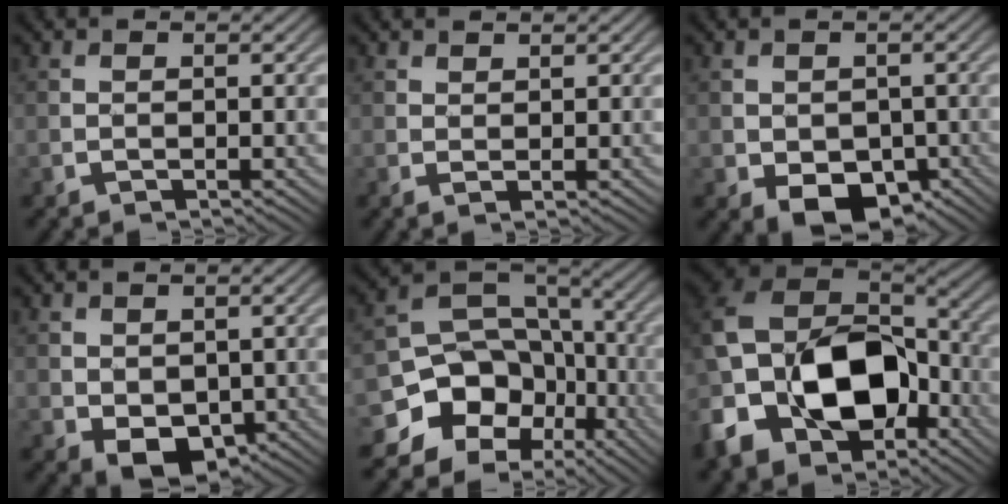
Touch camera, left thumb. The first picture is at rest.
{"total": 0.9, "force": [0.8, 0.1, 0.5], "torque": [-0.012, -0.001, 0.015]}
{"total": 5.8, "force": [-2.4, 3.9, 3.6], "torque": [-0.064, -0.022, -0.032]}
{"total": 4.4, "force": [-0.8, 3.1, 3.1], "torque": [-0.065, -0.014, -0.010]}
{"total": 12.1, "force": [-5.6, 9.8, 4.3], "torque": [-0.114, -0.010, -0.103]}
{"total": 16.5, "force": [-6.4, 11.1, 10.5], "torque": [-0.237, -0.029, -0.122]}